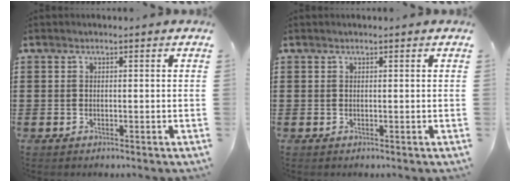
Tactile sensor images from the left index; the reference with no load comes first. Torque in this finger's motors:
{"motor_torque": [0.00, 0.03, -0.13, 0.01]}